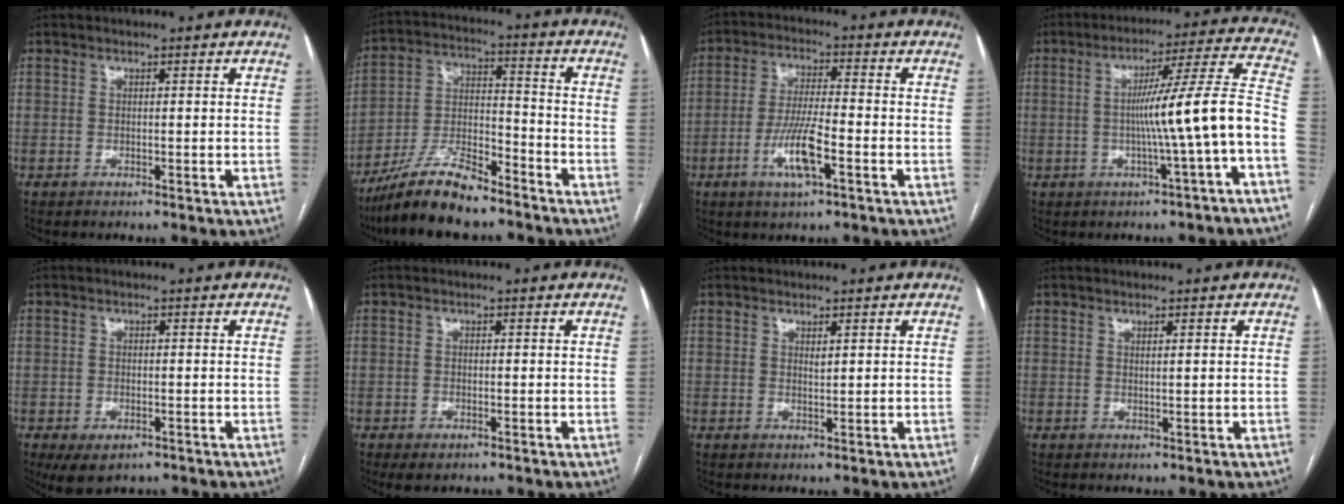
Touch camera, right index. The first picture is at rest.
{"total": 13.0, "force": [-10.5, 2.5, 7.2], "torque": [-0.141, 0.001, -0.191]}
{"total": 8.2, "force": [-3.4, 1.1, 7.4], "torque": [-0.147, -0.005, -0.061]}
{"total": 12.1, "force": [-2.8, -1.6, 11.6], "torque": [-0.161, 0.021, -0.043]}
{"total": 4.2, "force": [-2.4, 2.3, 2.6], "torque": [-0.045, -0.007, -0.027]}
{"total": 2.1, "force": [-1.2, 1.0, 1.4], "torque": [-0.023, -0.003, -0.010]}
{"total": 0.7, "force": [0.4, 0.2, 0.5], "torque": [-0.012, -0.005, 0.009]}
{"total": 0.6, "force": [0.3, -0.1, 0.5], "torque": [-0.012, -0.002, 0.007]}